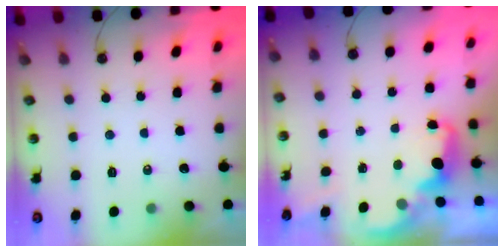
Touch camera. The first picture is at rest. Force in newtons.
{"total": 2.2, "press": 2.1, "slide": 0.6}